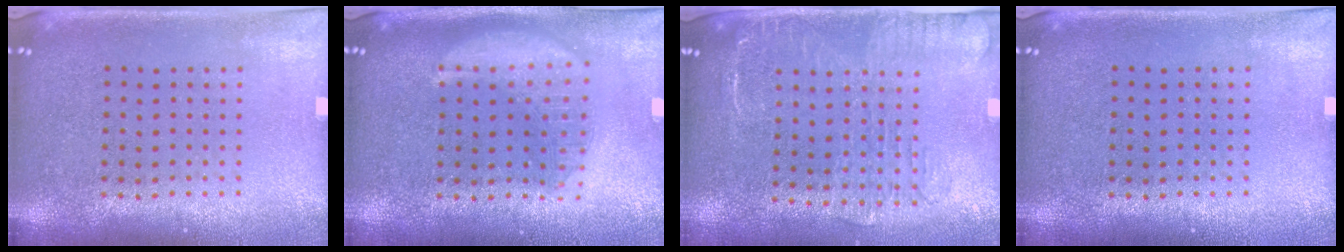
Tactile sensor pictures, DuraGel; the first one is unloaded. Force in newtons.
{"total": 2.8, "press": 2.8, "slide": 0.3}
{"total": 1.9, "press": 1.6, "slide": 1.1}
{"total": 0.0}